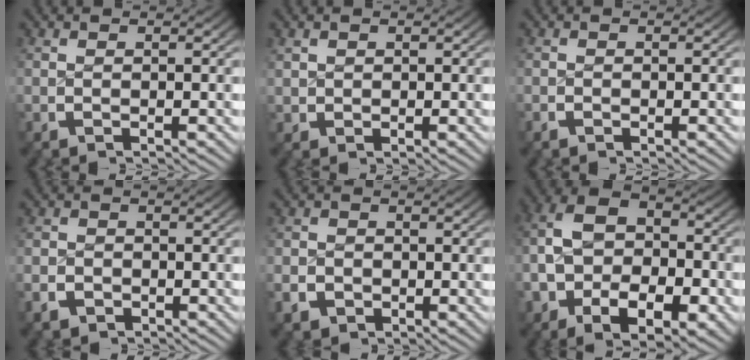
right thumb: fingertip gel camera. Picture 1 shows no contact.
{"total": 1.3, "force": [0.5, 1.1, 0.4], "torque": [-0.008, -0.006, 0.016]}
{"total": 0.6, "force": [-0.6, 0.3, 0.0], "torque": [0.000, -0.004, -0.013]}
{"total": 2.6, "force": [-1.4, 2.1, 0.6], "torque": [-0.012, -0.007, -0.024]}
{"total": 3.4, "force": [-1.2, 3.0, 1.2], "torque": [-0.023, -0.011, -0.018]}
{"total": 11.3, "force": [-0.8, 8.3, 7.6], "torque": [-0.159, -0.031, -0.007]}